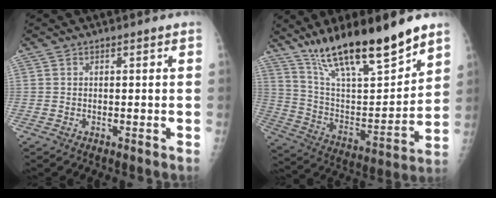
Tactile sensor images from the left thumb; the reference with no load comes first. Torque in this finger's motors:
{"motor_torque": [0.78, 0.69, 1.45, -1.32, 0.38]}